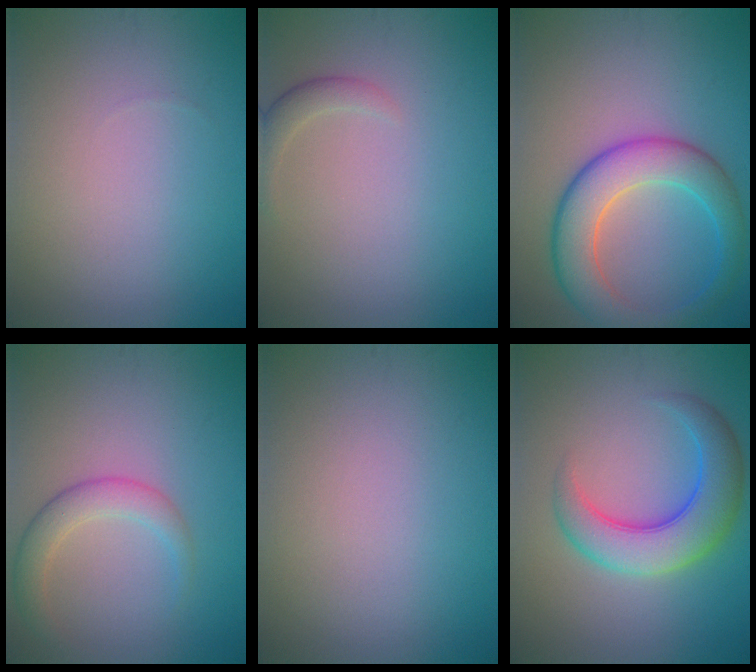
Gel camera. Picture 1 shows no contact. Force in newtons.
{"total": 1.5, "press": 1.5, "slide": 0.1}
{"total": 7.0, "press": 7.0, "slide": 0.1}
{"total": 2.9, "press": 2.9, "slide": 0.2}
{"total": 0.0}
{"total": 6.6, "press": 6.6, "slide": 0.1}